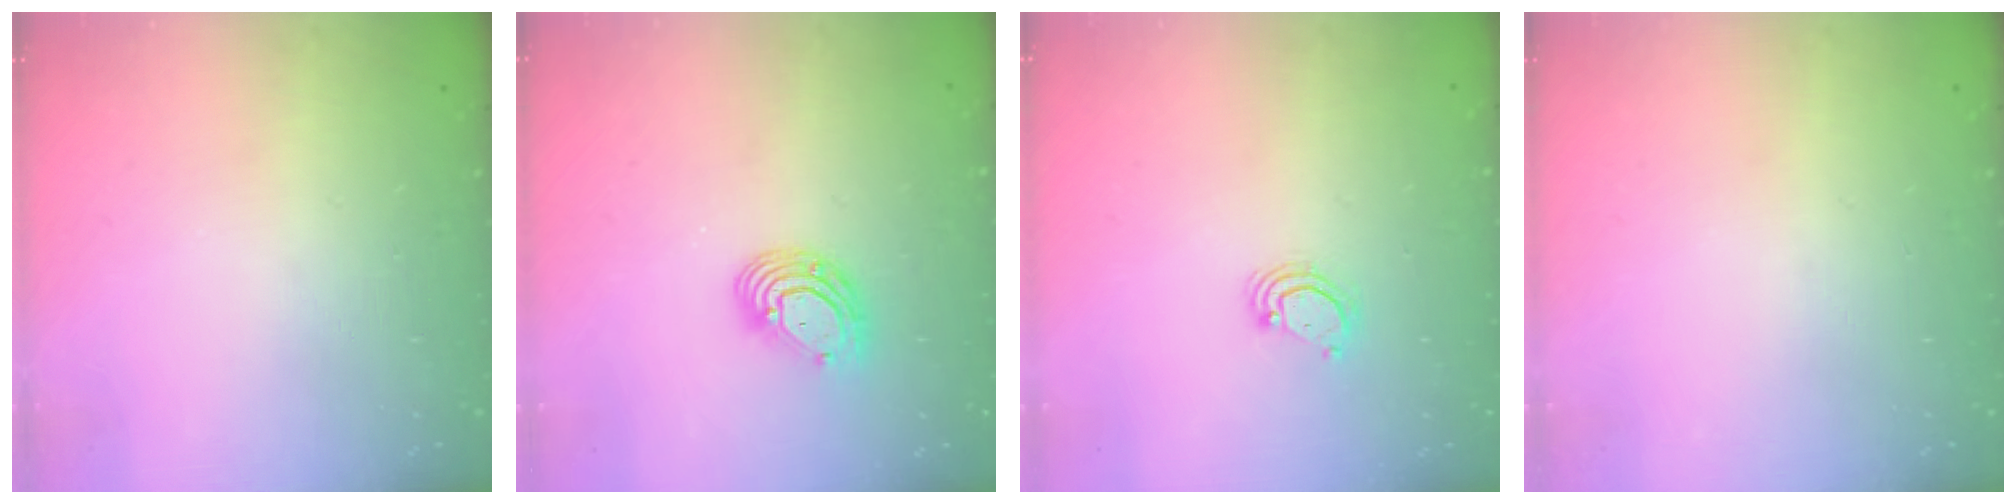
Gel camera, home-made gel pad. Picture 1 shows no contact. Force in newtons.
{"total": 9.6, "press": 9.4, "slide": 1.9}
{"total": 4.2, "press": 4.2, "slide": 0.4}
{"total": 0.0}